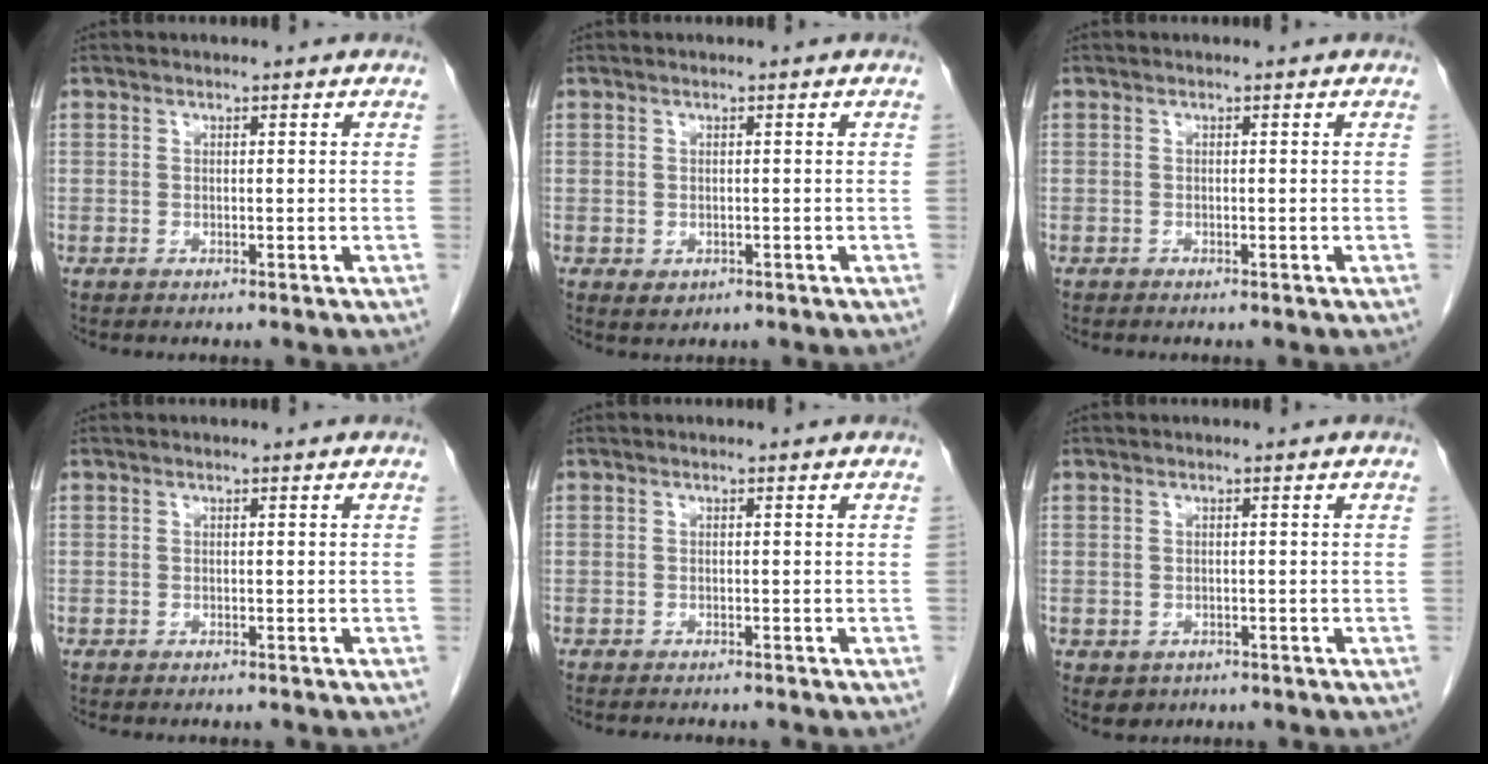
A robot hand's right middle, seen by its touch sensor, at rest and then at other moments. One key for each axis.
{"total": 1.3, "fx": -0.4, "fy": 1.1, "fz": 0.6, "tx": -0.010, "ty": 0.001, "tz": 0.004}
{"total": 0.0}
{"total": 1.6, "fx": -1.4, "fy": 0.5, "fz": 0.5, "tx": -0.011, "ty": -0.002, "tz": -0.016}
{"total": 3.5, "fx": -3.1, "fy": 0.7, "fz": 1.4, "tx": -0.017, "ty": -0.005, "tz": -0.038}
{"total": 2.0, "fx": -1.0, "fy": 1.7, "fz": 0.5, "tx": -0.006, "ty": 0.003, "tz": -0.006}